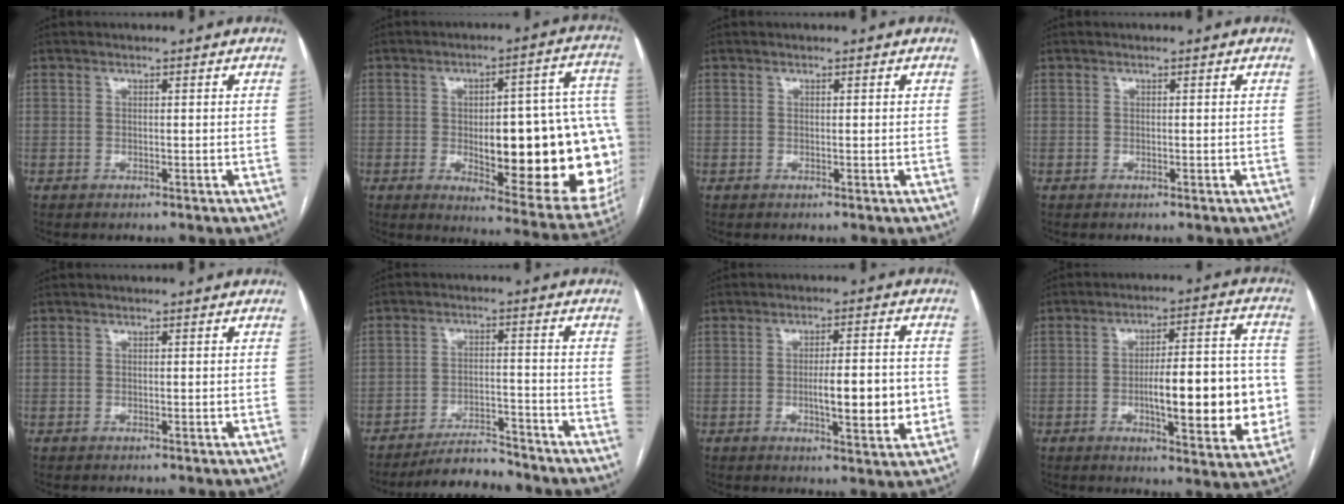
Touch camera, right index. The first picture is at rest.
{"total": 26.5, "force": [-3.0, 7.3, 25.3], "torque": [-0.236, 0.025, -0.013]}
{"total": 0.0}
{"total": 0.0}
{"total": 0.0}
{"total": 6.7, "force": [-6.5, 1.0, 1.3], "torque": [-0.017, -0.005, -0.110]}
{"total": 9.0, "force": [-1.4, 1.7, 8.8], "torque": [-0.134, 0.000, -0.018]}
{"total": 16.5, "force": [-2.5, 4.1, 15.8], "torque": [-0.220, 0.017, -0.029]}